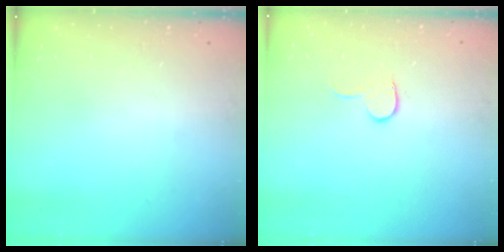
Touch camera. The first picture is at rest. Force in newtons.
{"total": 5.4, "press": 5.4, "slide": 0.5}